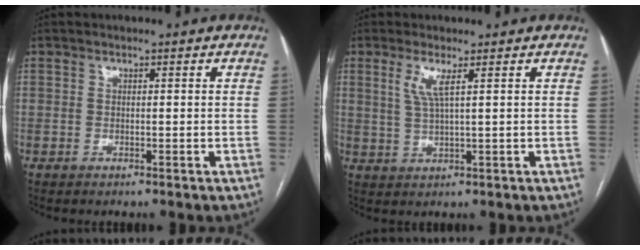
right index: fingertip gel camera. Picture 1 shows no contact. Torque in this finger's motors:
{"motor_torque": [0.47, 0.28, 0.10, 0.07]}